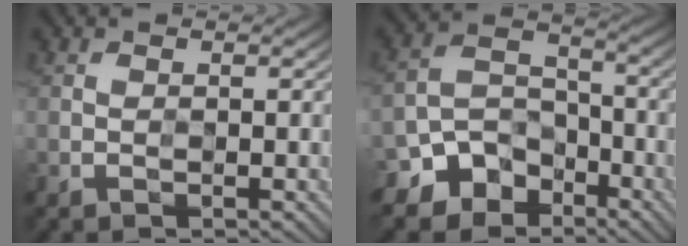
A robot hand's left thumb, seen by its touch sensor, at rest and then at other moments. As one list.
[{"total": 9.9, "force": [-7.1, 6.3, 2.9], "torque": [-0.070, -0.007, -0.130]}]